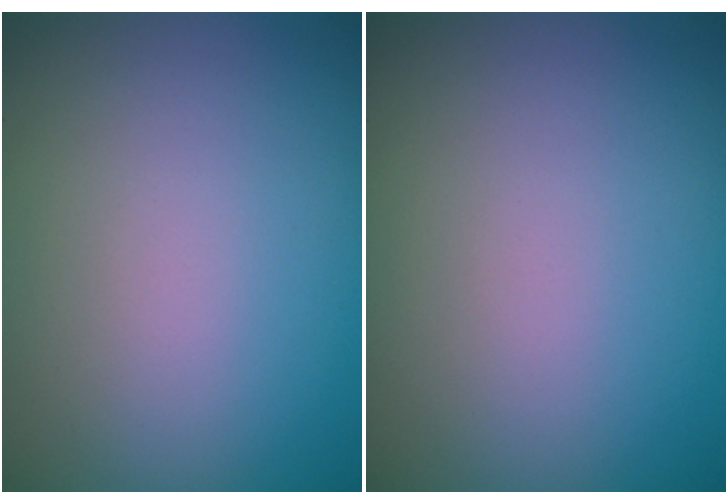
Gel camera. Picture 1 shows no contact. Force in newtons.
{"total": 0.0}